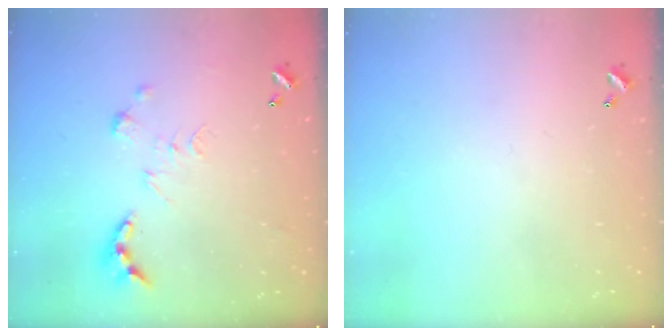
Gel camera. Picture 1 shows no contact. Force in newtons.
{"total": 0.0}